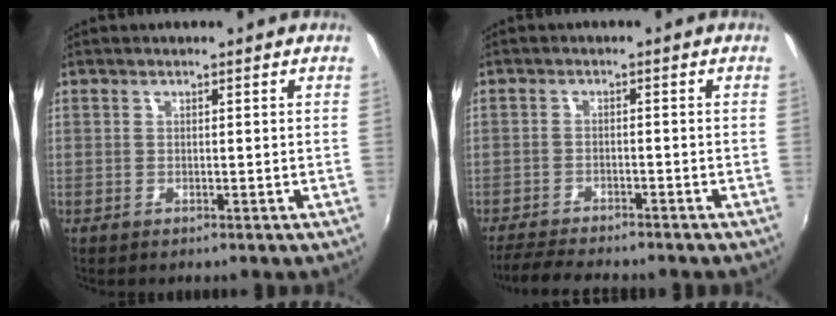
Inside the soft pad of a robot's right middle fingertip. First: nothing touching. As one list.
[{"total": 7.3, "force": [-6.7, 0.9, 2.8], "torque": [-0.078, -0.019, -0.110]}]